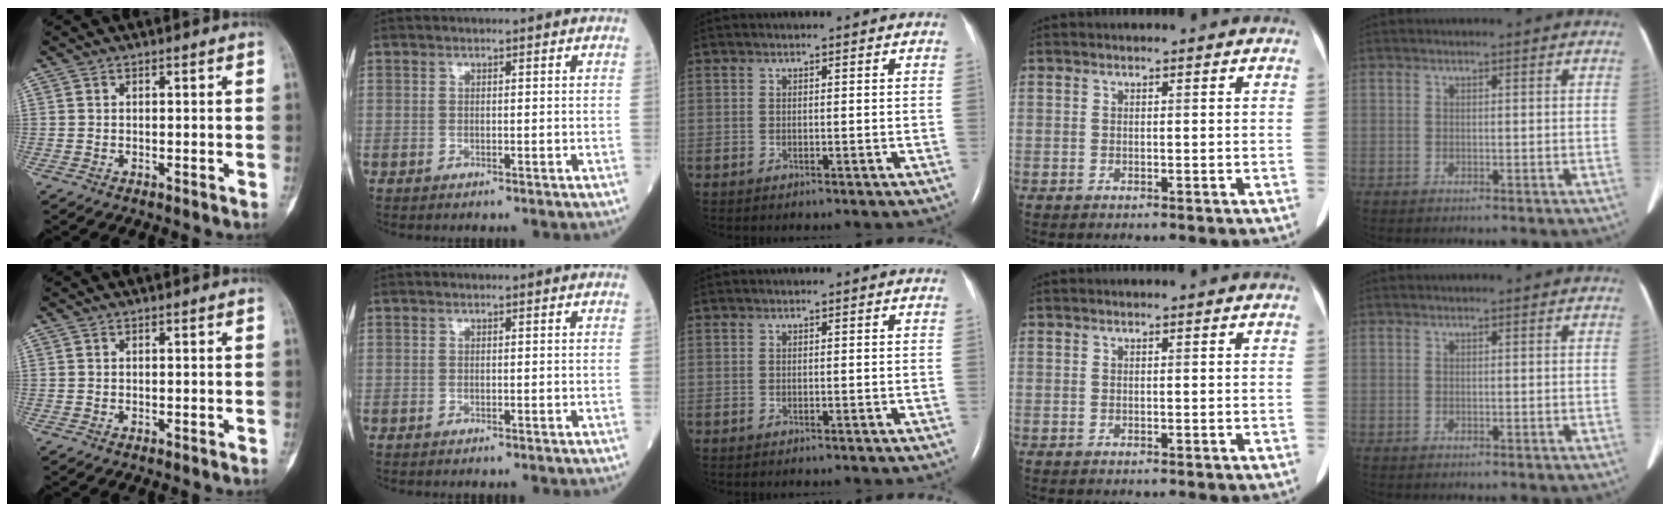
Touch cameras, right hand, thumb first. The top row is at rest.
{}